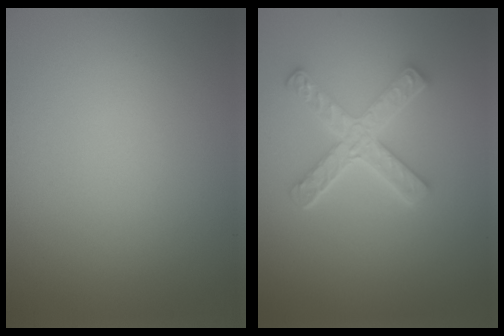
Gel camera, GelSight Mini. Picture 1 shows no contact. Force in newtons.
{"total": 4.2, "press": 3.4, "slide": 2.4}